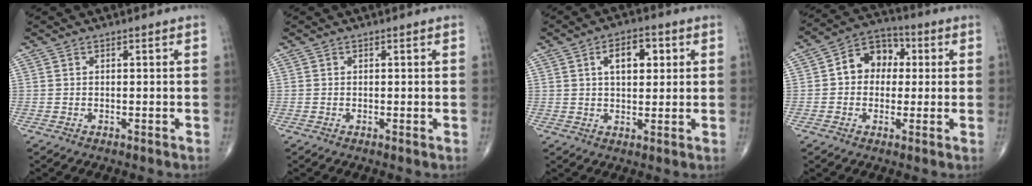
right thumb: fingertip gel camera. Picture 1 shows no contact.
{"total": 0.0}
{"total": 7.6, "force": [2.3, 4.1, 5.9], "torque": [-0.072, 0.001, 0.034]}
{"total": 9.3, "force": [1.2, 7.3, 5.5], "torque": [-0.054, 0.025, 0.007]}